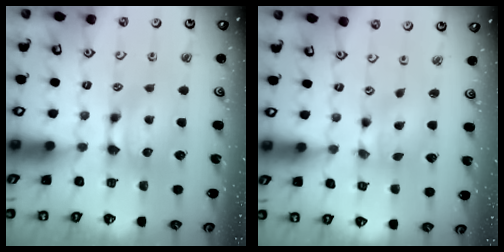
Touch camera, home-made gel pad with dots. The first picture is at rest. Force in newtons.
{"total": 2.0, "press": 1.6, "slide": 1.2}